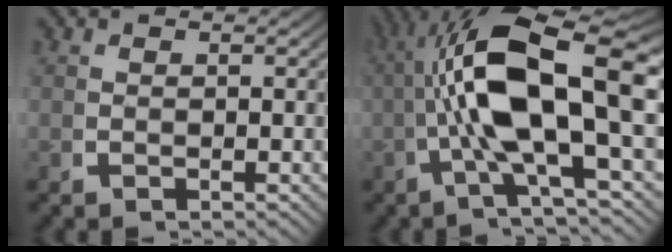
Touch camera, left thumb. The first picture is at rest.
{"total": 13.4, "force": [0.9, 5.2, 12.3], "torque": [-0.227, 0.004, 0.013]}